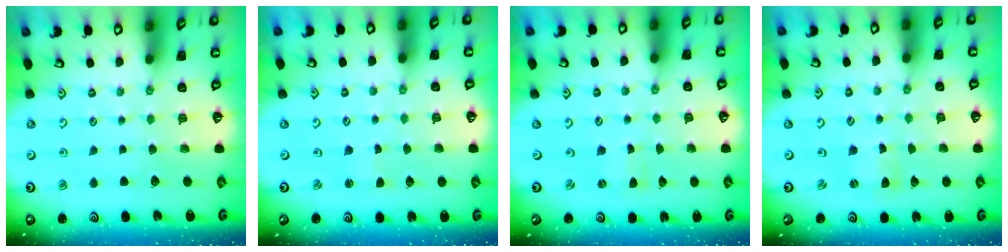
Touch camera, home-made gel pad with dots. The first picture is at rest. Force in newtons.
{"total": 0.9, "press": 0.9, "slide": 0.2}
{"total": 0.0}
{"total": 0.0}